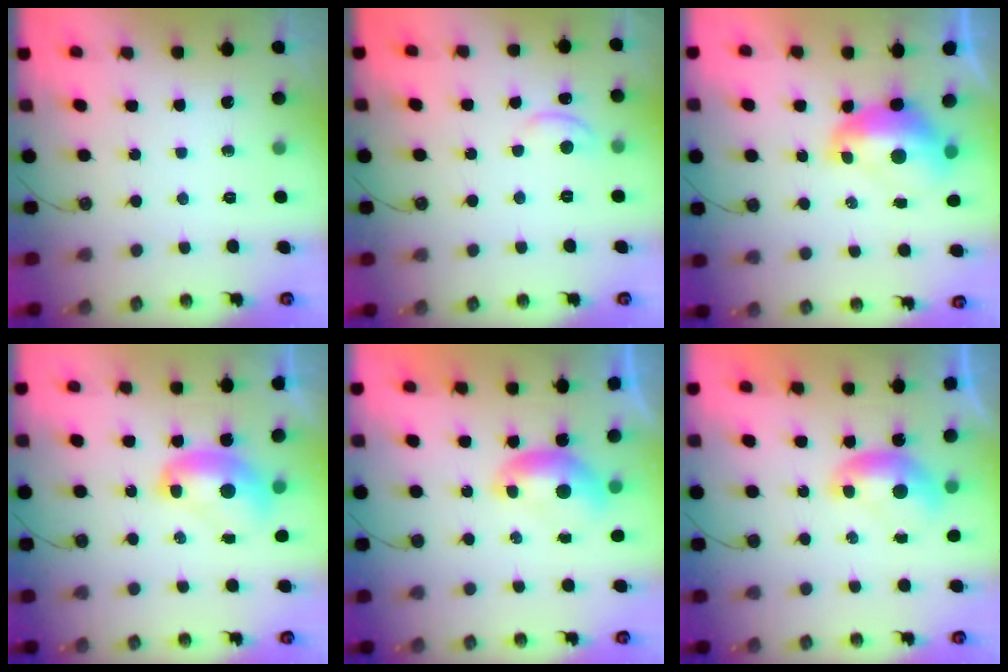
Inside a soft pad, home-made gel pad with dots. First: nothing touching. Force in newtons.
{"total": 0.6, "press": 0.2, "slide": 0.6}
{"total": 2.6, "press": 2.5, "slide": 0.7}
{"total": 2.4, "press": 2.4, "slide": 0.3}
{"total": 0.0}
{"total": 0.0}